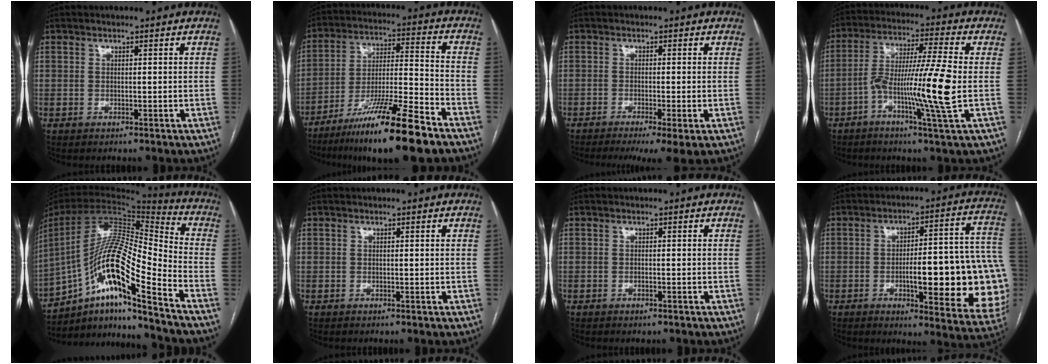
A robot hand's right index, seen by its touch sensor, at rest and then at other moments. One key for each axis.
{"total": 17.6, "fx": -12.2, "fy": 0.1, "fz": 12.6, "tx": -0.217, "ty": -0.029, "tz": -0.214}
{"total": 6.6, "fx": -4.2, "fy": 0.3, "fz": 5.2, "tx": -0.074, "ty": -0.013, "tz": -0.067}
{"total": 12.4, "fx": -2.9, "fy": -1.1, "fz": 12.0, "tx": -0.227, "ty": 0.001, "tz": -0.058}
{"total": 19.7, "fx": -11.5, "fy": 1.6, "fz": 15.9, "tx": -0.305, "ty": 0.007, "tz": -0.206}
{"total": 0.0}
{"total": 0.6, "fx": -0.4, "fy": 0.2, "fz": 0.4, "tx": -0.010, "ty": -0.001, "tz": -0.004}
{"total": 22.6, "fx": -3.9, "fy": 4.6, "fz": 21.8, "tx": -0.200, "ty": 0.025, "tz": -0.034}